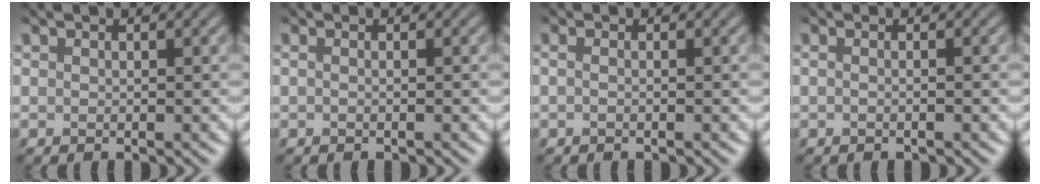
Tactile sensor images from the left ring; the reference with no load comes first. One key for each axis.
{"total": 0.0}
{"total": 0.6, "fx": -0.3, "fy": 0.2, "fz": 0.5, "tx": -0.008, "ty": 0.004, "tz": -0.009}
{"total": 0.6, "fx": -0.4, "fy": 0.0, "fz": 0.5, "tx": -0.006, "ty": 0.001, "tz": -0.006}